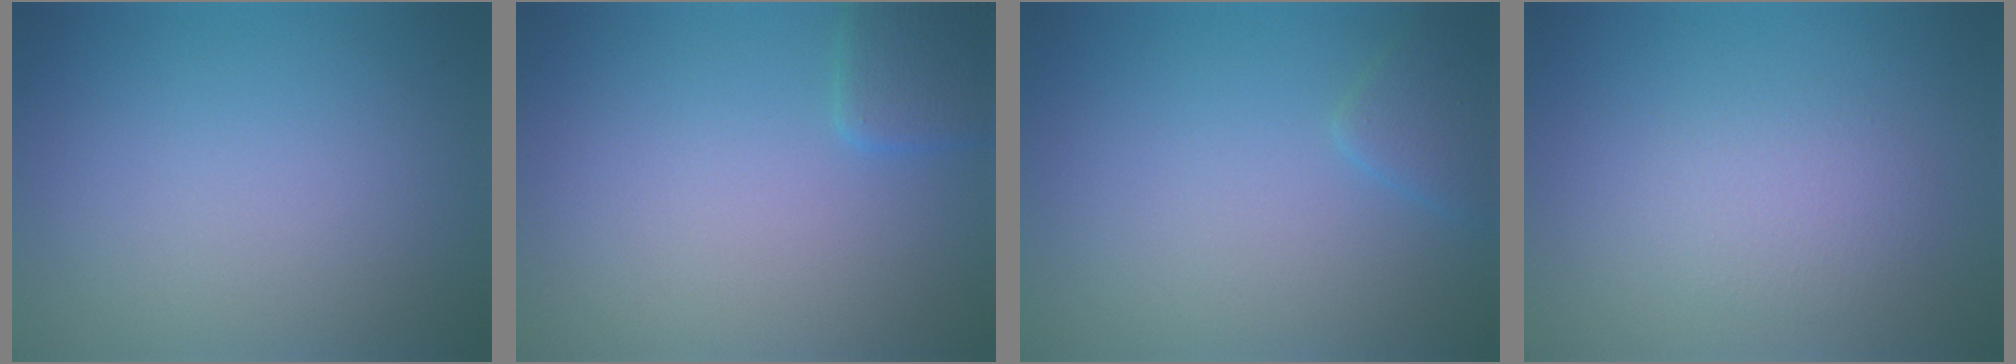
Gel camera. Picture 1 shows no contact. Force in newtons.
{"total": 2.1, "press": 2.1, "slide": 0.1}
{"total": 1.8, "press": 1.8, "slide": 0.1}
{"total": 2.3, "press": 2.3, "slide": 0.1}